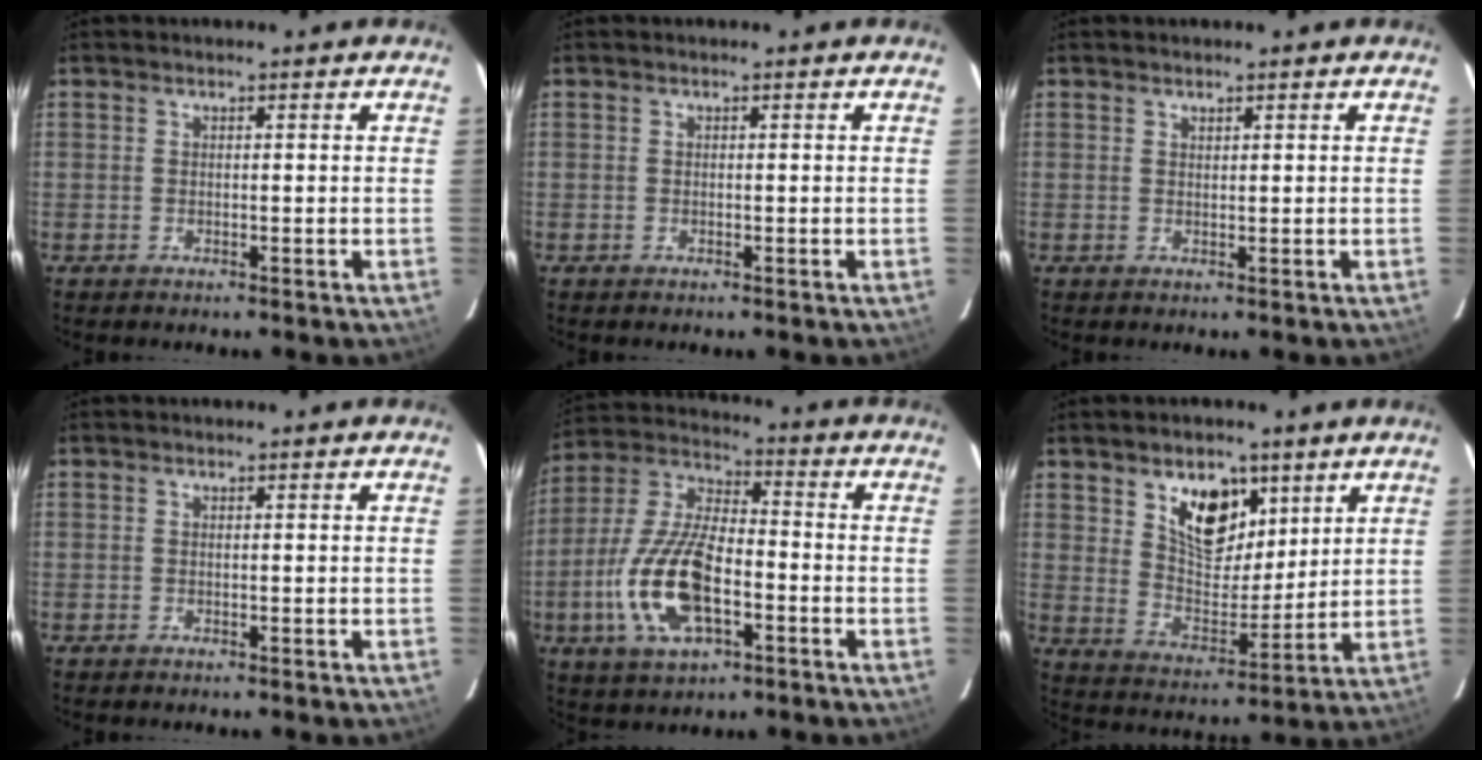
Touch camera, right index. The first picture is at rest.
{"total": 0.0}
{"total": 0.6, "force": [0.6, 0.2, 0.1], "torque": [-0.002, 0.001, 0.011]}
{"total": 0.0}
{"total": 16.6, "force": [-5.1, 7.1, 14.1], "torque": [-0.307, -0.005, -0.095]}
{"total": 11.6, "force": [6.3, 6.8, 7.1], "torque": [-0.112, -0.003, 0.116]}